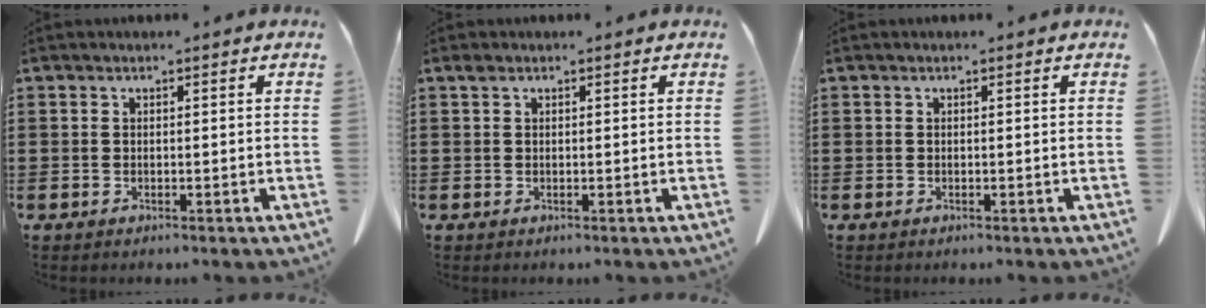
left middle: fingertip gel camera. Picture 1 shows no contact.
{"total": 0.5, "force": [0.3, 0.3, 0.3], "torque": [-0.007, 0.003, 0.006]}
{"total": 0.0}